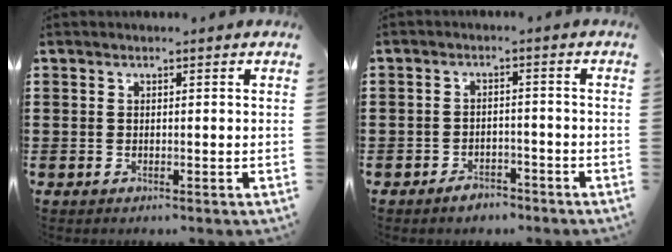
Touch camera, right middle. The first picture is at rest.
{"total": 2.5, "force": [-2.3, 0.9, 0.3], "torque": [-0.009, 0.005, -0.048]}